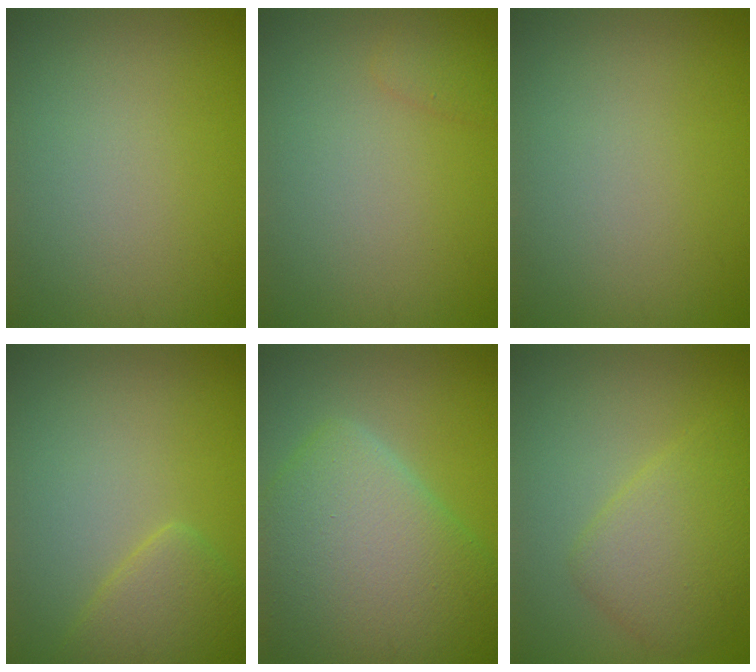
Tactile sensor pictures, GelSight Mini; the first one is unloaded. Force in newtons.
{"total": 1.0, "press": 1.0, "slide": 0.1}
{"total": 0.0}
{"total": 3.0, "press": 3.0, "slide": 0.2}
{"total": 10.3, "press": 10.3, "slide": 0.5}
{"total": 4.2, "press": 4.2, "slide": 0.0}